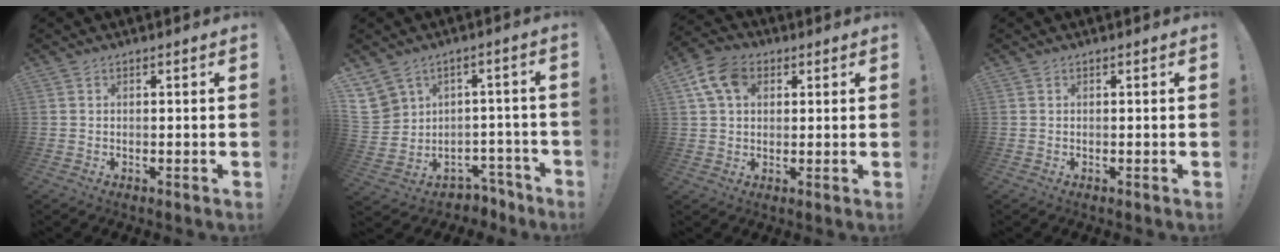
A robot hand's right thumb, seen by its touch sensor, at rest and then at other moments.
{"total": 7.4, "force": [0.6, 7.0, 2.4], "torque": [-0.058, 0.007, 0.032]}
{"total": 10.7, "force": [3.8, 7.4, 6.6], "torque": [-0.117, 0.002, 0.075]}
{"total": 0.0}